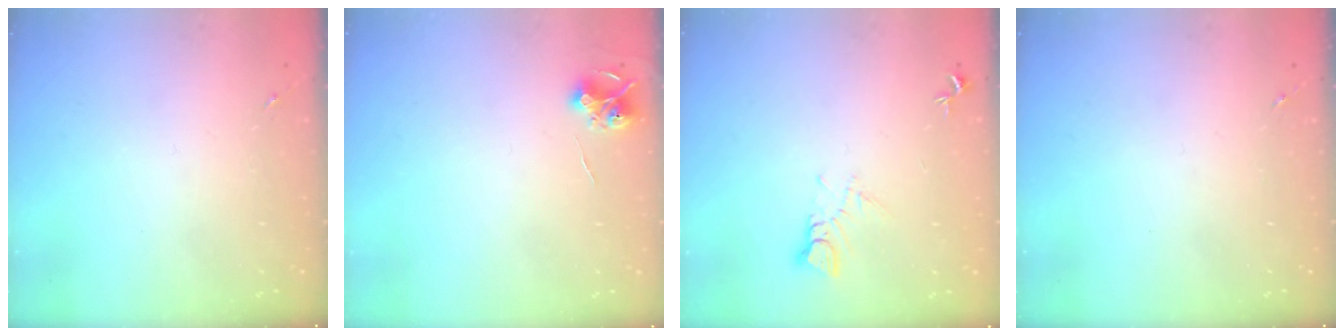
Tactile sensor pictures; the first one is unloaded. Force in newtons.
{"total": 6.4, "press": 6.4, "slide": 0.5}
{"total": 5.2, "press": 5.2, "slide": 0.3}
{"total": 0.0}